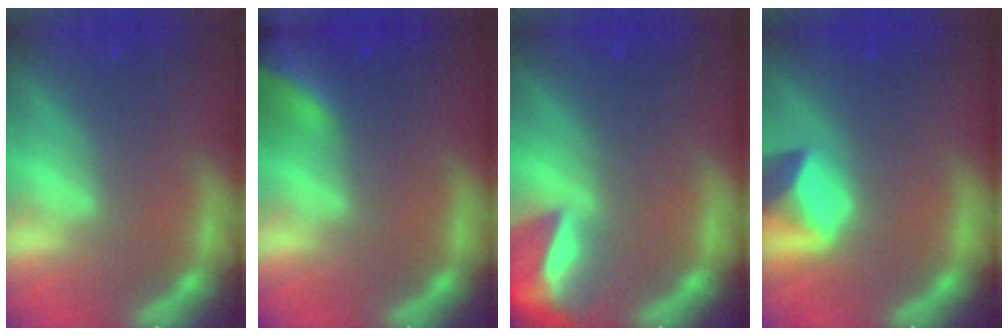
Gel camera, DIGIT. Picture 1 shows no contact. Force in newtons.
{"total": 9.4}
{"total": 7.4}
{"total": 4.4}